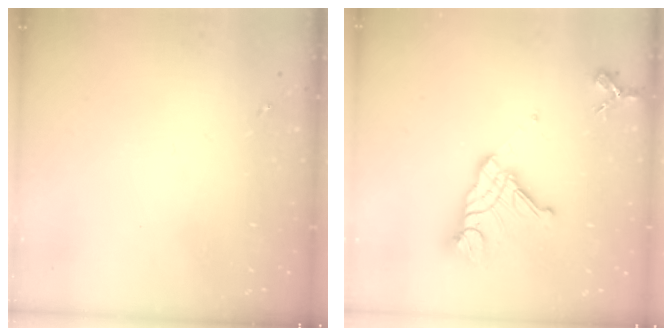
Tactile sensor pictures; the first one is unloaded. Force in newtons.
{"total": 15.8, "press": 15.7, "slide": 1.7}